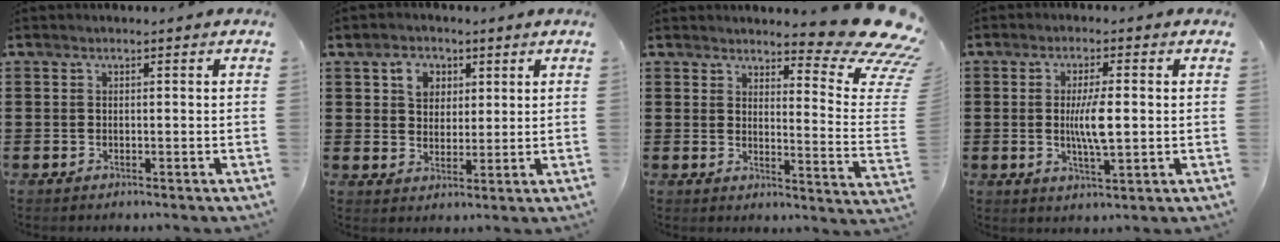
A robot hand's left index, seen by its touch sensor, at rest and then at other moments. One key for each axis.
{"total": 4.5, "fx": 2.3, "fy": 3.4, "fz": 1.7, "tx": -0.032, "ty": 0.008, "tz": 0.037}
{"total": 10.4, "fx": 8.4, "fy": 1.4, "fz": 6.0, "tx": -0.089, "ty": -0.065, "tz": 0.143}
{"total": 6.0, "fx": 0.1, "fy": 1.6, "fz": 5.7, "tx": -0.105, "ty": -0.002, "tz": -0.004}